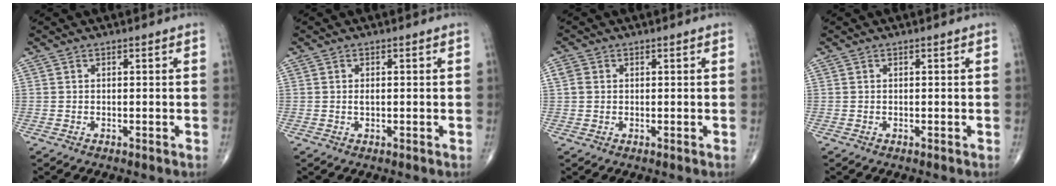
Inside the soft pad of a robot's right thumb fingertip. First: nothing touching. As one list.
[{"total": 1.1, "force": [0.1, 0.6, 0.9], "torque": [-0.018, 0.000, 0.002]}, {"total": 2.0, "force": [0.5, 1.8, 0.9], "torque": [-0.017, 0.003, 0.010]}, {"total": 0.0}]